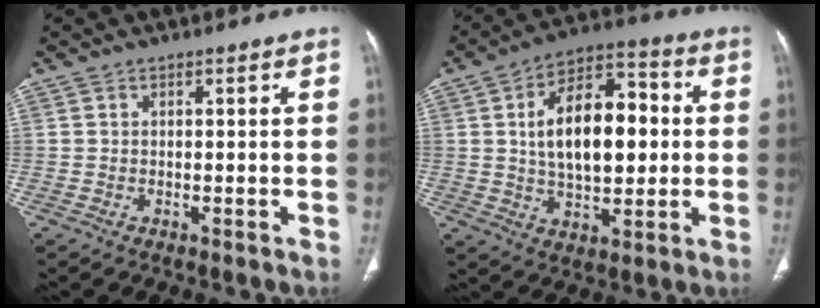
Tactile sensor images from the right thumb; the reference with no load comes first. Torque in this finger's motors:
{"motor_torque": [-0.62, 1.52, 0.80, 0.76, 0.28]}